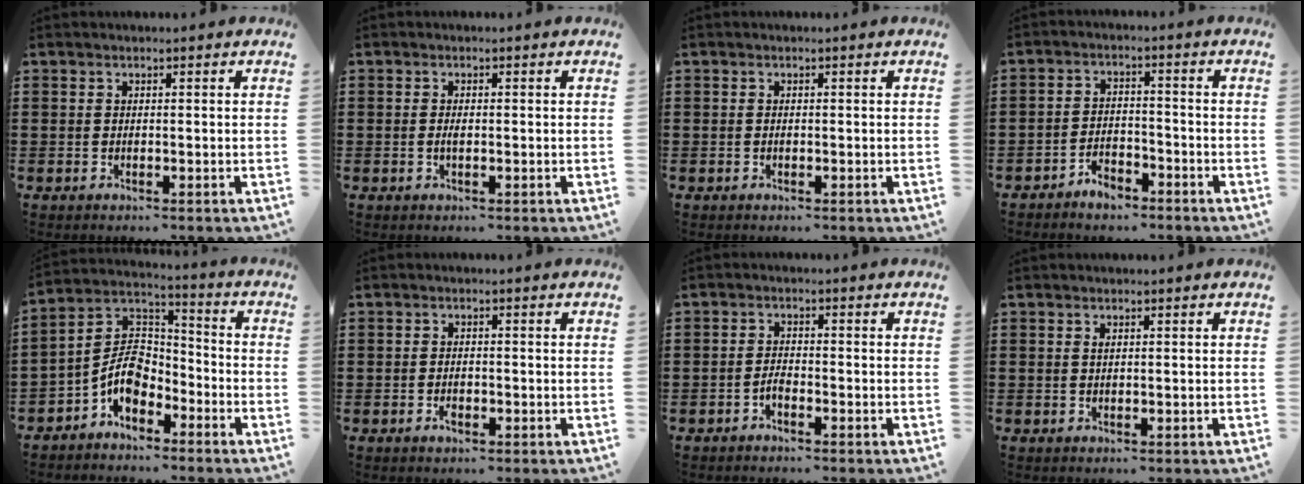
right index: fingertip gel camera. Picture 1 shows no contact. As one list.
[{"total": 1.2, "force": [-0.2, 0.4, 1.1], "torque": [-0.023, -0.001, -0.003]}, {"total": 0.0}, {"total": 3.2, "force": [-3.0, 0.8, 0.6], "torque": [-0.016, 0.004, -0.059]}, {"total": 7.5, "force": [-3.5, 4.7, 4.8], "torque": [-0.118, -0.004, -0.075]}, {"total": 1.6, "force": [-0.7, 0.8, 1.2], "torque": [-0.023, -0.002, -0.013]}, {"total": 1.5, "force": [-1.2, 0.5, 0.8], "torque": [-0.019, -0.001, -0.022]}, {"total": 0.5, "force": [0.2, 0.2, 0.4], "torque": [-0.011, 0.000, 0.004]}]